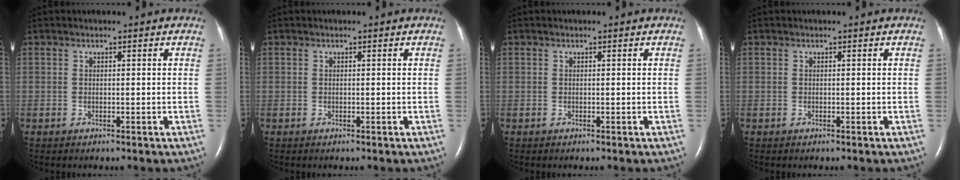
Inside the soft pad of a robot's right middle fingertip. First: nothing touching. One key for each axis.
{"total": 0.0}
{"total": 0.0}
{"total": 0.0}